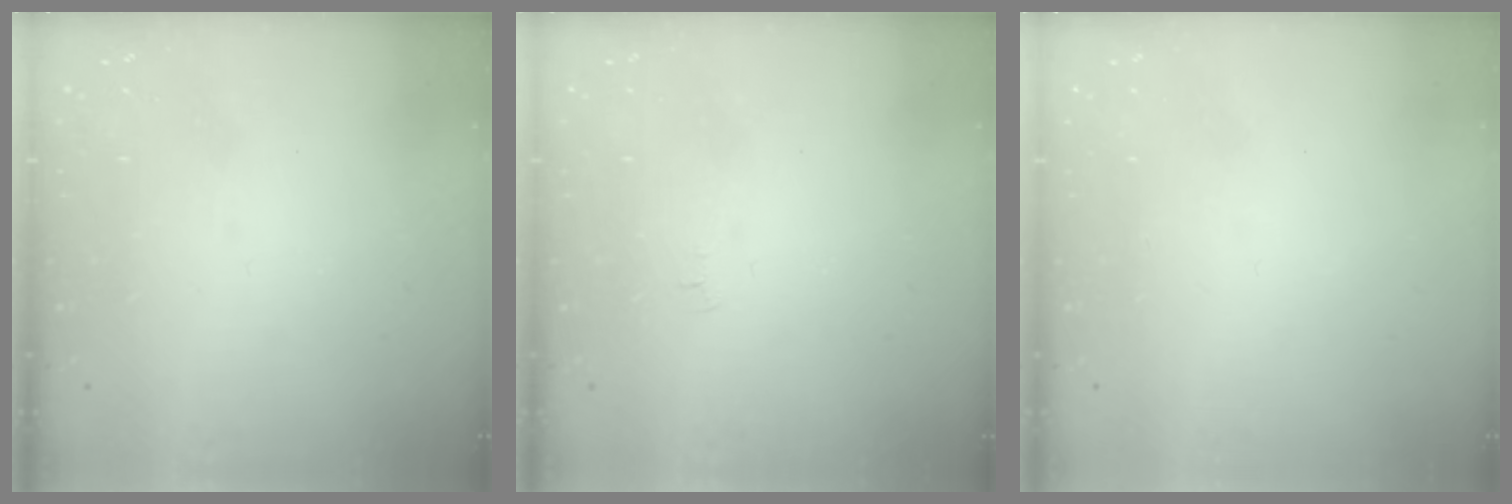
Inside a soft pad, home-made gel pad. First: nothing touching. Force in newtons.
{"total": 4.3, "press": 4.2, "slide": 0.6}
{"total": 1.5, "press": 1.5, "slide": 0.1}